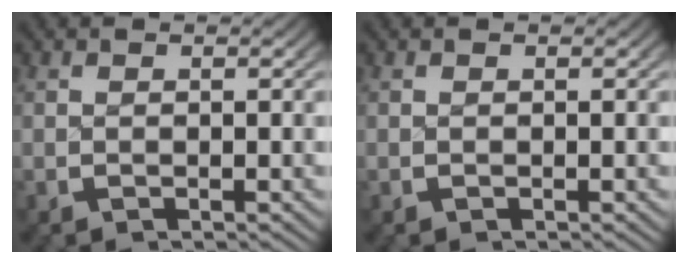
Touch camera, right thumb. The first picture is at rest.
{"total": 0.0}